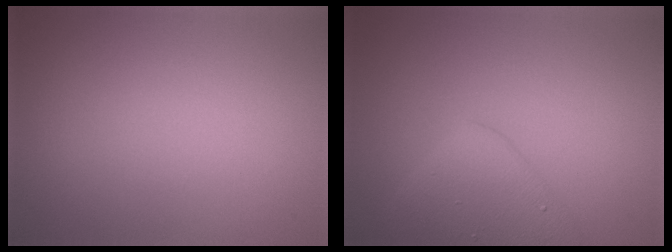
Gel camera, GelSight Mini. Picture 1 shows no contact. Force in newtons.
{"total": 4.0, "press": 4.0, "slide": 0.1}